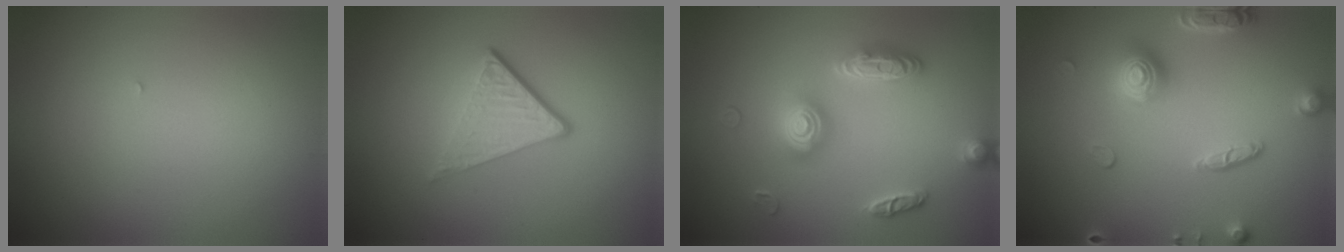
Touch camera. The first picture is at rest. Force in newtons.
{"total": 3.7, "press": 2.4, "slide": 2.8}
{"total": 3.4, "press": 3.2, "slide": 0.9}
{"total": 4.0, "press": 3.5, "slide": 2.1}